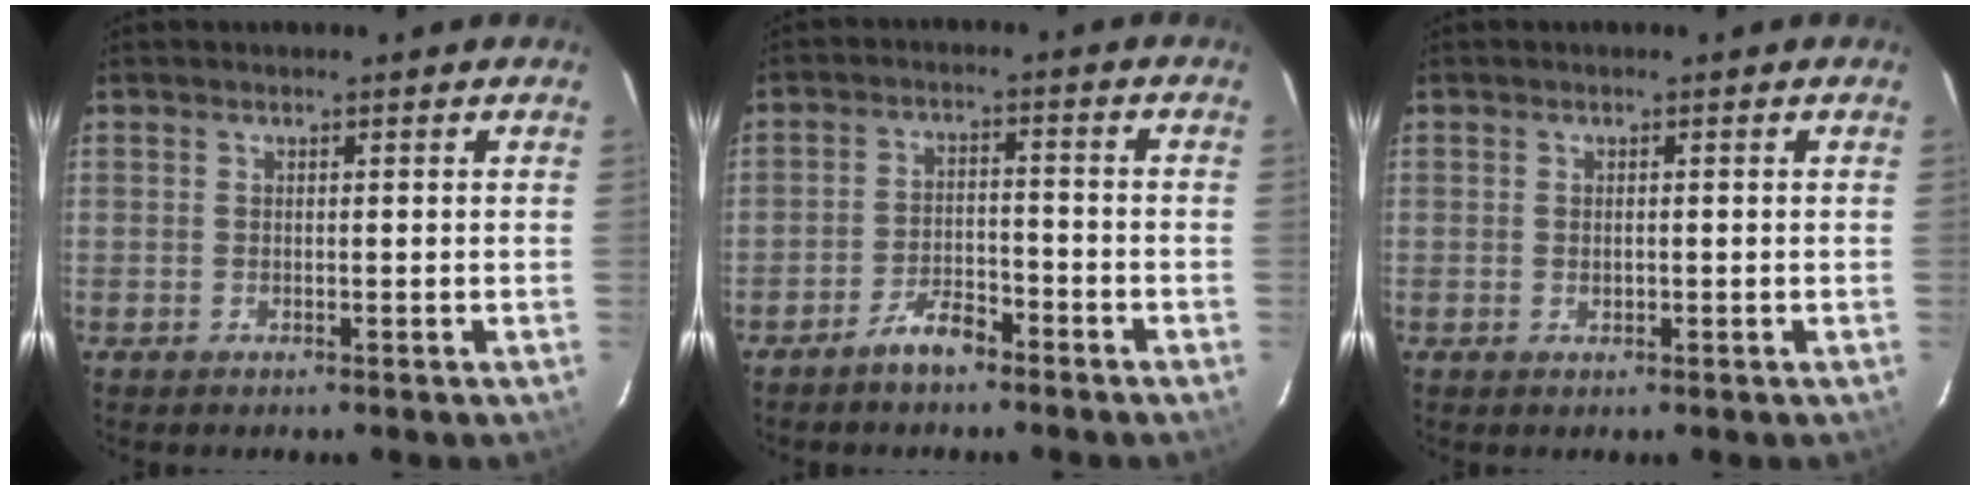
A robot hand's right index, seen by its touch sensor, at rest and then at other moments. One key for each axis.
{"total": 5.0, "fx": -4.1, "fy": 1.6, "fz": 2.4, "tx": -0.063, "ty": 0.006, "tz": -0.069}
{"total": 1.0, "fx": -0.2, "fy": 0.7, "fz": 0.7, "tx": -0.010, "ty": 0.001, "tz": -0.003}